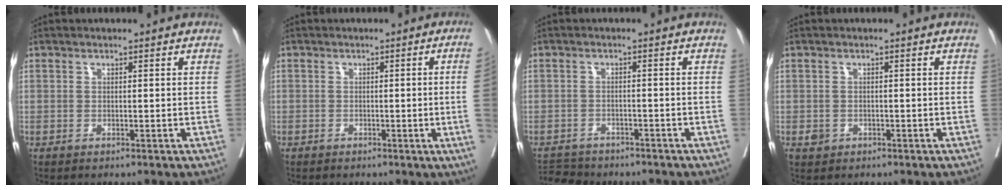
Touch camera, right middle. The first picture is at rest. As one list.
[{"total": 4.1, "force": [-0.7, -1.4, 3.8], "torque": [-0.040, -0.008, -0.009]}, {"total": 5.9, "force": [-5.5, 2.1, 0.8], "torque": [-0.013, -0.005, -0.083]}, {"total": 1.4, "force": [-0.5, 1.2, 0.4], "torque": [-0.006, 0.004, -0.004]}]